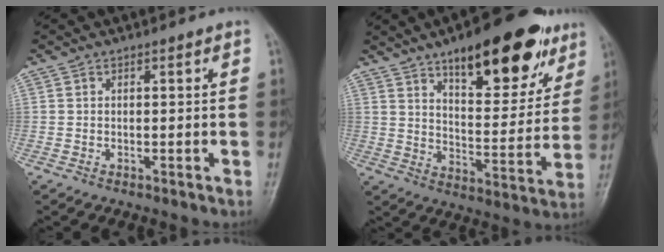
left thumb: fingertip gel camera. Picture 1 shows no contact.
{"total": 22.4, "force": [13.4, 8.6, 15.7], "torque": [-0.177, -0.050, 0.201]}